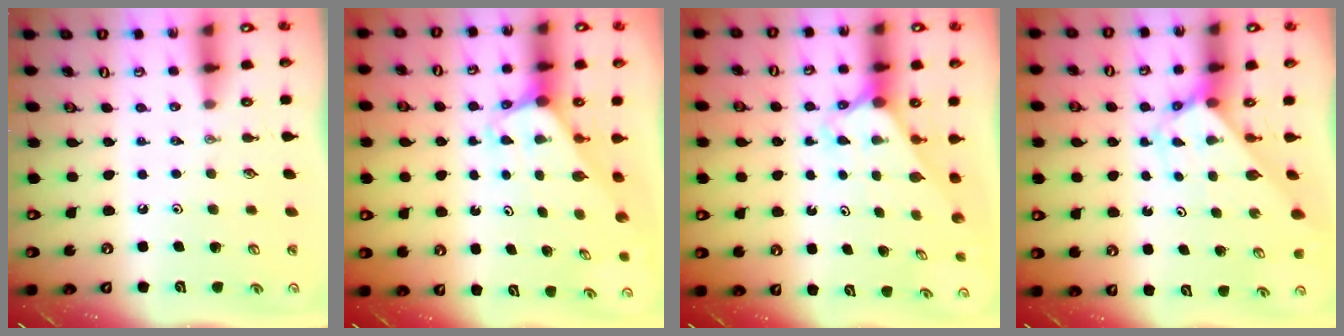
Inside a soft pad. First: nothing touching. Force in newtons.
{"total": 1.9, "press": 1.9, "slide": 0.1}
{"total": 2.2, "press": 2.2, "slide": 0.2}
{"total": 2.9, "press": 2.9, "slide": 0.2}